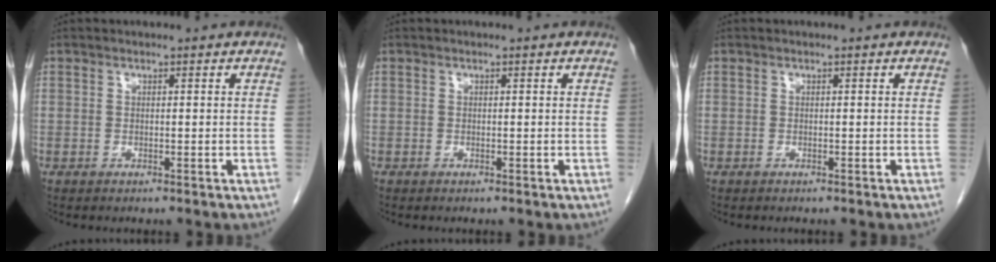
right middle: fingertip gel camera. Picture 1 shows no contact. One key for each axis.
{"total": 0.0}
{"total": 0.0}